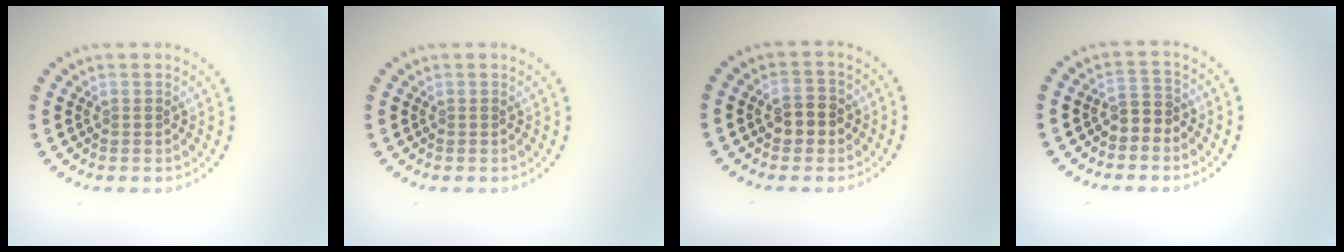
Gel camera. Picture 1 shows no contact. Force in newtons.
{"total": 0.0}
{"total": 2.5, "press": 2.5, "slide": 0.2}
{"total": 1.8, "press": 1.5, "slide": 0.9}